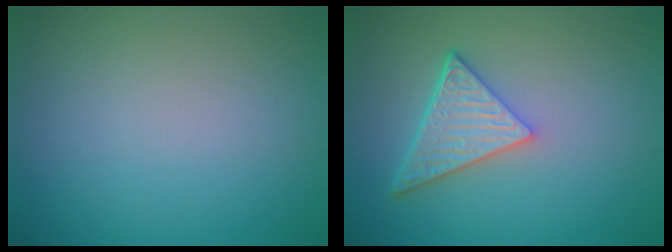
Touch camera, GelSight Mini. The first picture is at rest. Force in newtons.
{"total": 5.1, "press": 3.8, "slide": 3.4}